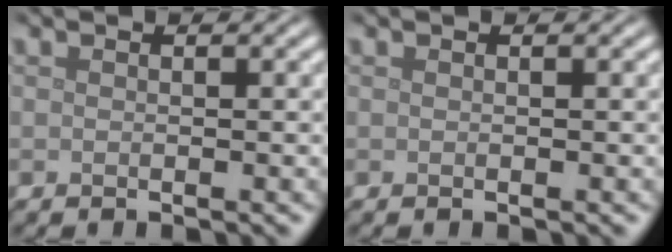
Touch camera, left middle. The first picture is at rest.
{"total": 0.0}